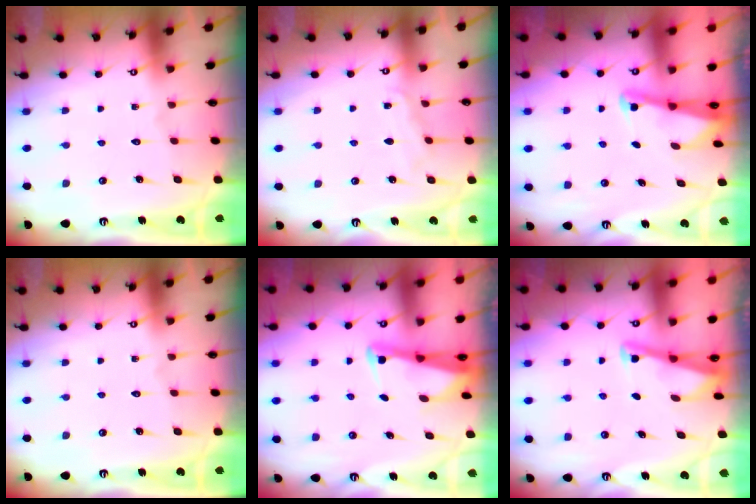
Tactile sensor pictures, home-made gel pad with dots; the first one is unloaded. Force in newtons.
{"total": 4.7, "press": 4.6, "slide": 0.4}
{"total": 2.1, "press": 2.1, "slide": 0.3}
{"total": 0.0}
{"total": 2.3, "press": 2.3, "slide": 0.2}
{"total": 2.9, "press": 2.9, "slide": 0.3}